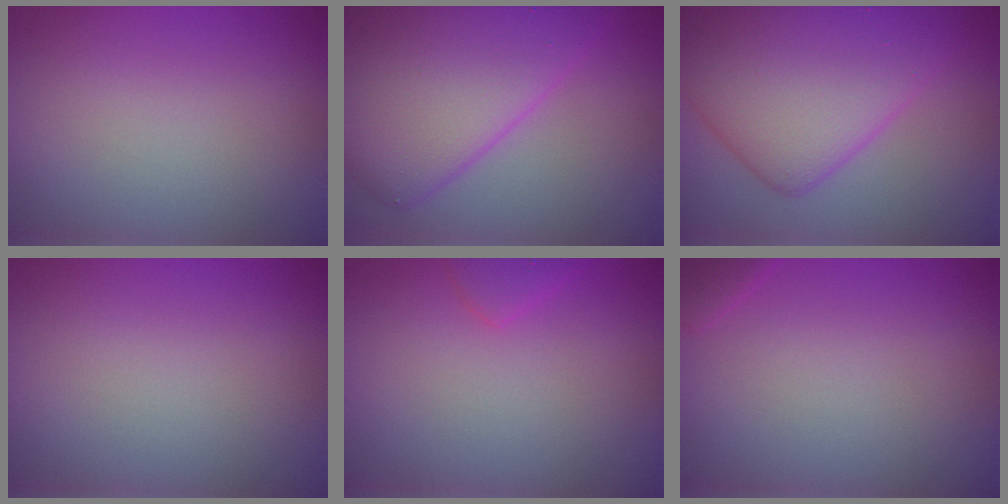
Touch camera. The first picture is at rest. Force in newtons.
{"total": 9.8, "press": 9.8, "slide": 0.3}
{"total": 9.5, "press": 9.5, "slide": 0.2}
{"total": 0.0}
{"total": 1.6, "press": 1.6, "slide": 0.2}
{"total": 1.4, "press": 1.4, "slide": 0.1}